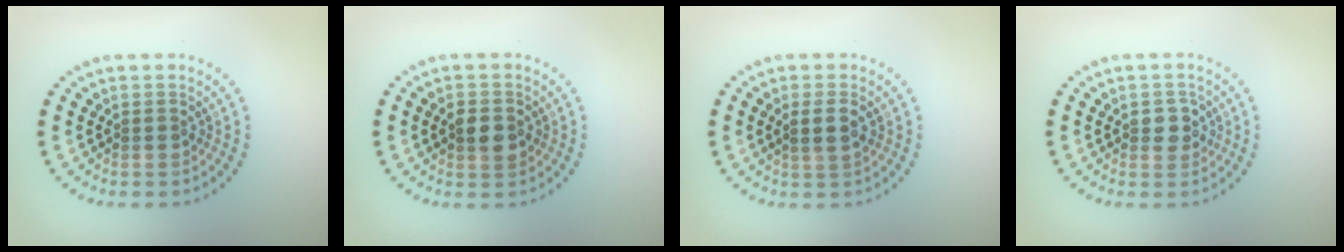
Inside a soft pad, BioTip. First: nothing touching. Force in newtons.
{"total": 2.2, "press": 2.2, "slide": 0.1}
{"total": 2.0, "press": 1.8, "slide": 0.9}
{"total": 1.8, "press": 1.8, "slide": 0.3}